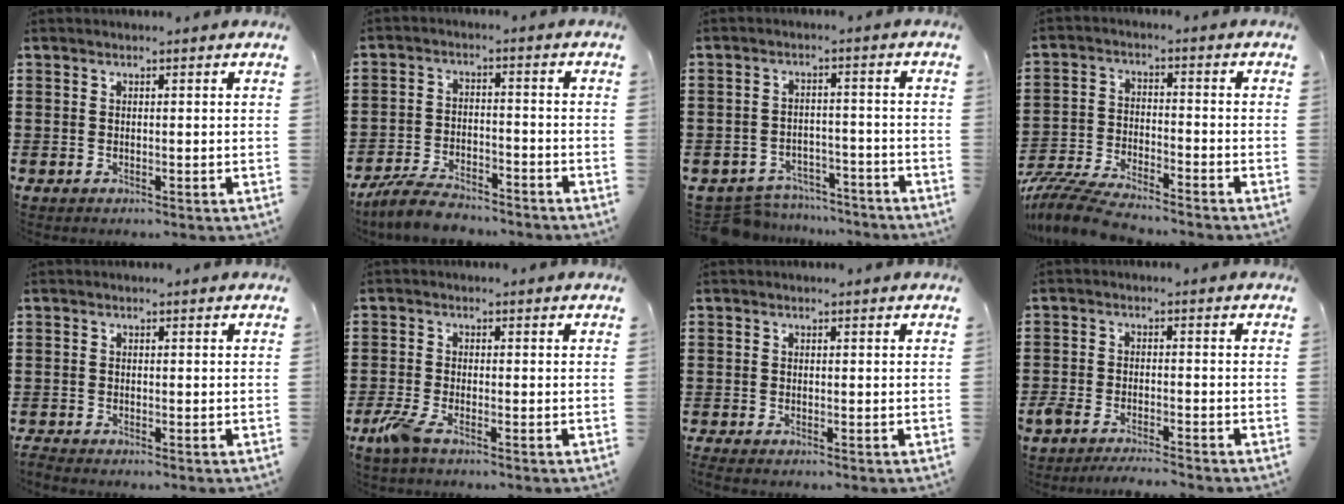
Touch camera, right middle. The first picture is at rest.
{"total": 5.9, "force": [-5.4, 1.2, 2.0], "torque": [-0.043, 0.005, -0.108]}
{"total": 5.5, "force": [-5.4, 1.0, 0.4], "torque": [-0.013, 0.010, -0.110]}
{"total": 7.2, "force": [-6.9, 0.7, 2.1], "torque": [-0.053, 0.001, -0.136]}
{"total": 1.0, "force": [-1.0, 0.0, 0.1], "torque": [-0.005, -0.002, -0.019]}
{"total": 3.4, "force": [-2.0, 0.7, 2.6], "torque": [-0.072, -0.009, -0.045]}
{"total": 0.6, "force": [-0.6, 0.0, 0.3], "torque": [-0.007, -0.005, -0.010]}
{"total": 3.7, "force": [-3.6, 0.4, 0.7], "torque": [-0.036, -0.006, -0.081]}